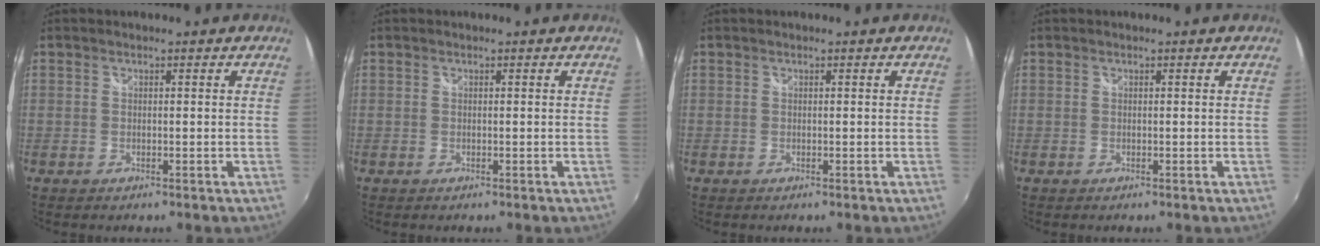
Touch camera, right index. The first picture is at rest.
{"total": 0.0}
{"total": 0.0}
{"total": 0.0}